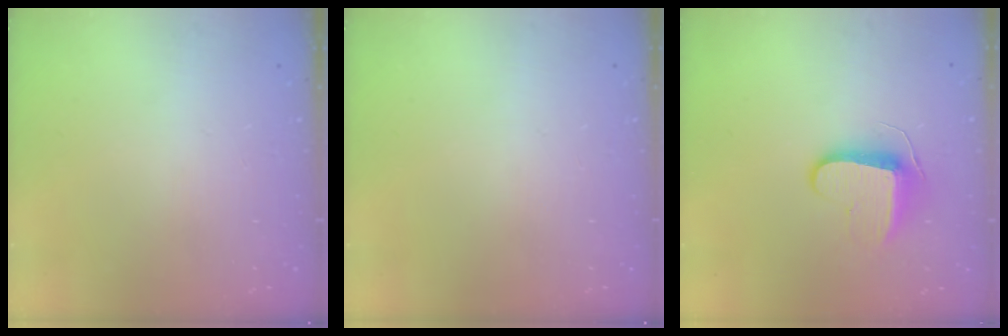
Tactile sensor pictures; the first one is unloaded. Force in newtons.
{"total": 0.0}
{"total": 9.5, "press": 9.5, "slide": 0.3}